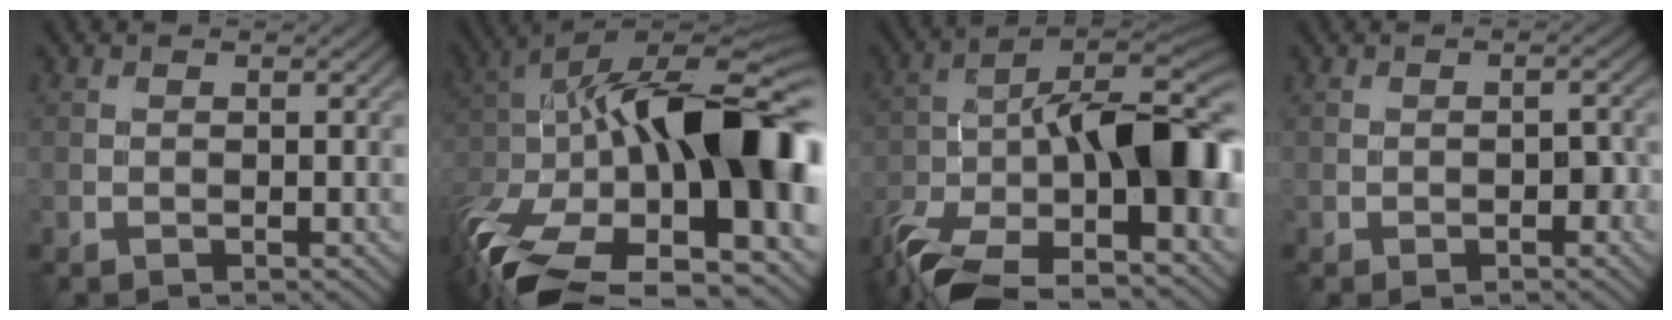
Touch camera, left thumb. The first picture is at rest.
{"total": 21.8, "force": [-4.1, 10.6, 18.7], "torque": [-0.359, -0.015, -0.069]}
{"total": 17.3, "force": [-7.4, 6.6, 14.2], "torque": [-0.252, -0.011, -0.140]}
{"total": 2.7, "force": [-1.0, 1.3, 2.1], "torque": [-0.028, 0.001, -0.014]}